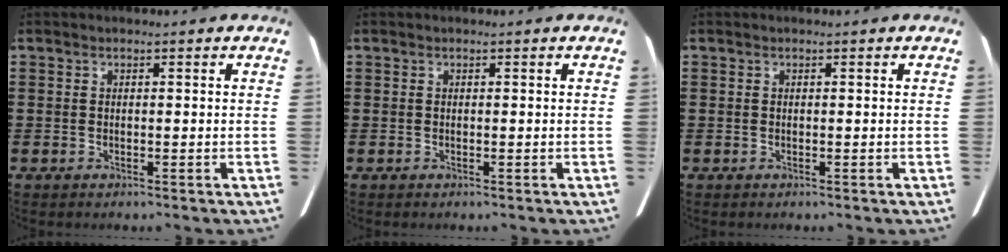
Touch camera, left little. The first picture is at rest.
{"total": 0.0}
{"total": 0.0}